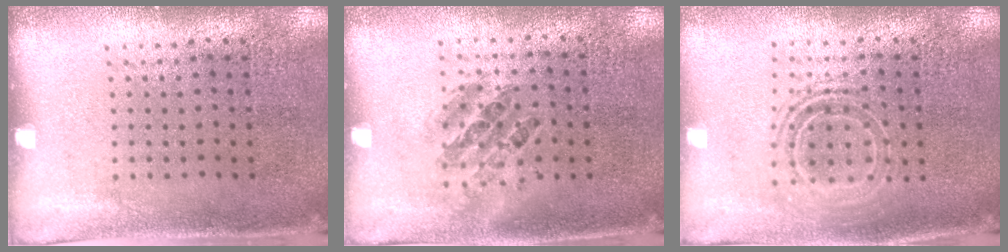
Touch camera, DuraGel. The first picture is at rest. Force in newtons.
{"total": 0.9, "press": 0.8, "slide": 0.4}
{"total": 1.8, "press": 1.4, "slide": 1.2}